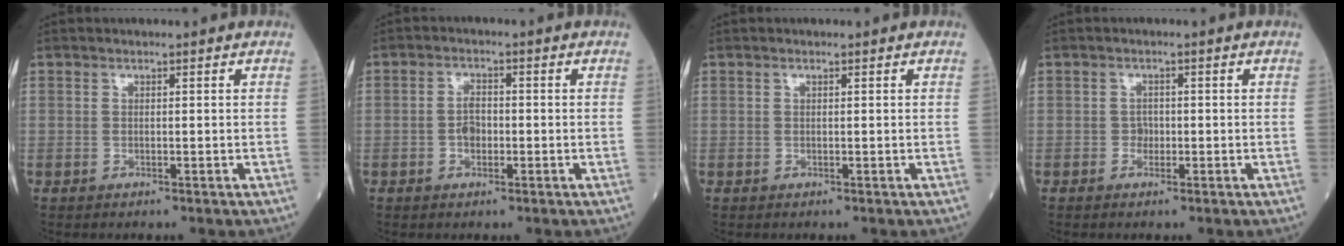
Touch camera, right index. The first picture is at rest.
{"total": 2.6, "force": [-0.5, 1.6, 1.9], "torque": [-0.036, 0.005, -0.009]}
{"total": 0.0}
{"total": 1.1, "force": [-0.2, 1.0, 0.5], "torque": [-0.004, 0.005, -0.004]}